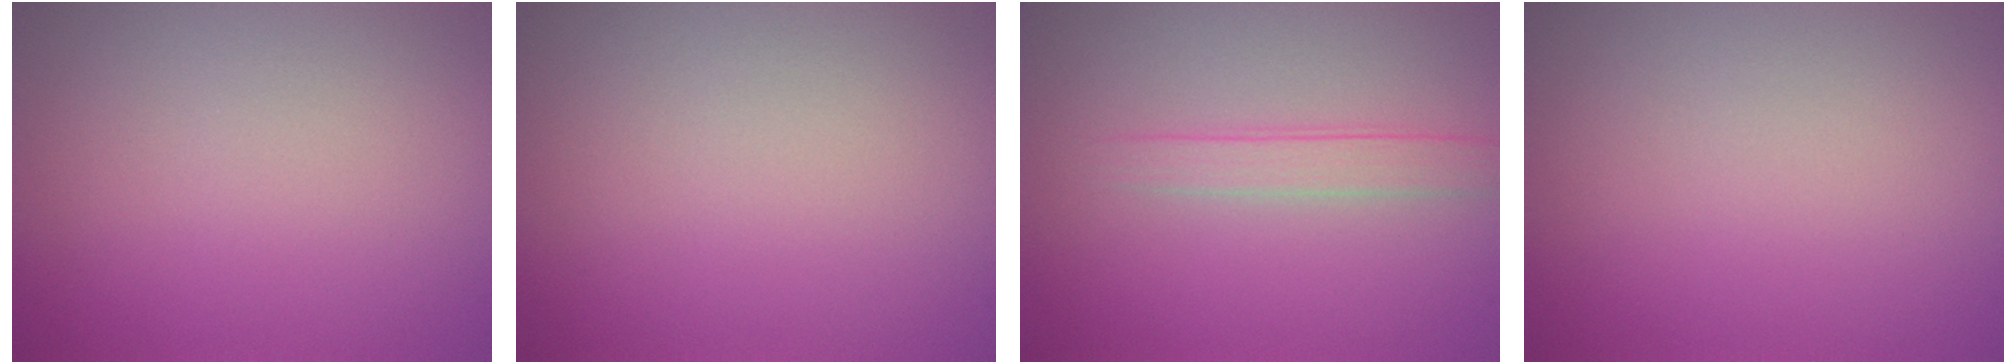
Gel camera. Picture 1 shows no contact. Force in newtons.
{"total": 0.0}
{"total": 1.8, "press": 1.7, "slide": 0.2}
{"total": 0.0}